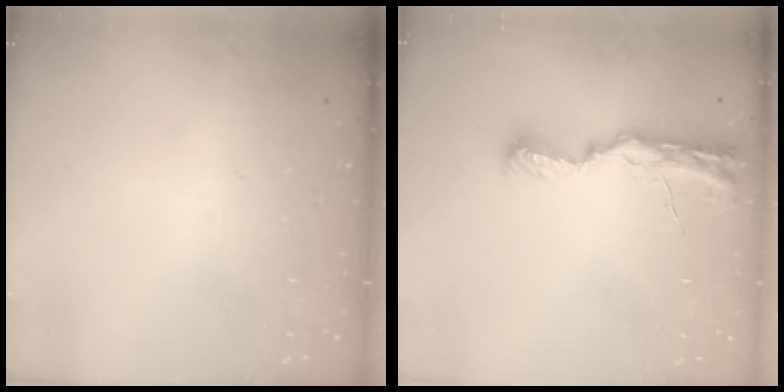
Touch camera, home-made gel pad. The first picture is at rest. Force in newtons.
{"total": 10.7, "press": 9.7, "slide": 4.5}